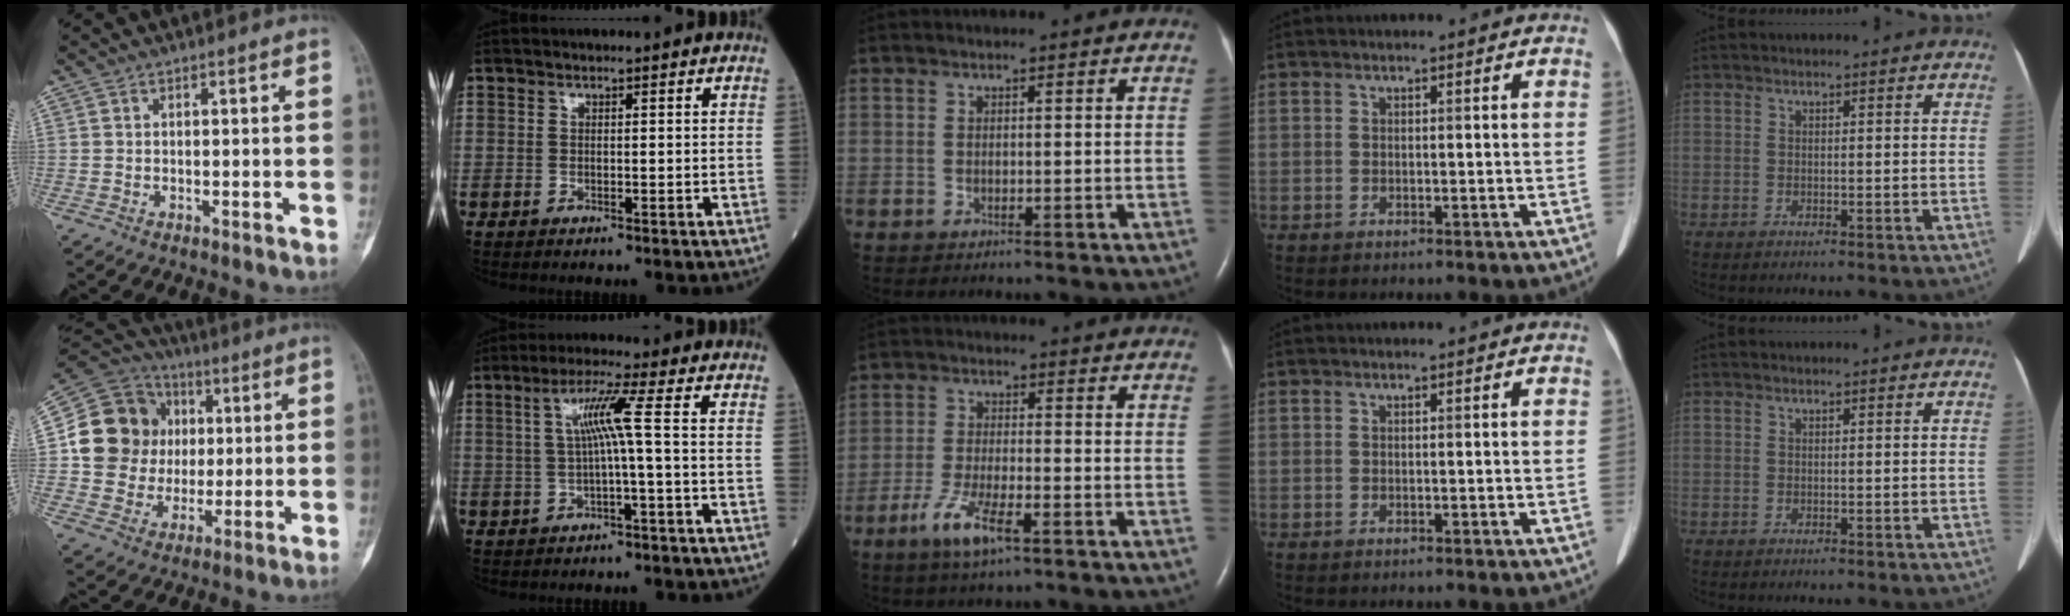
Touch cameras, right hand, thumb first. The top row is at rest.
{"thumb": {"total": 17.5, "force": [2.2, 15.8, 7.3], "torque": [-0.097, 0.024, 0.046]}, "index": {"total": 5.4, "force": [0.2, -1.2, 5.3], "torque": [-0.102, 0.013, 0.010]}, "middle": {"total": 6.5, "force": [-3.8, 1.0, 5.2], "torque": [-0.112, -0.009, -0.067]}}